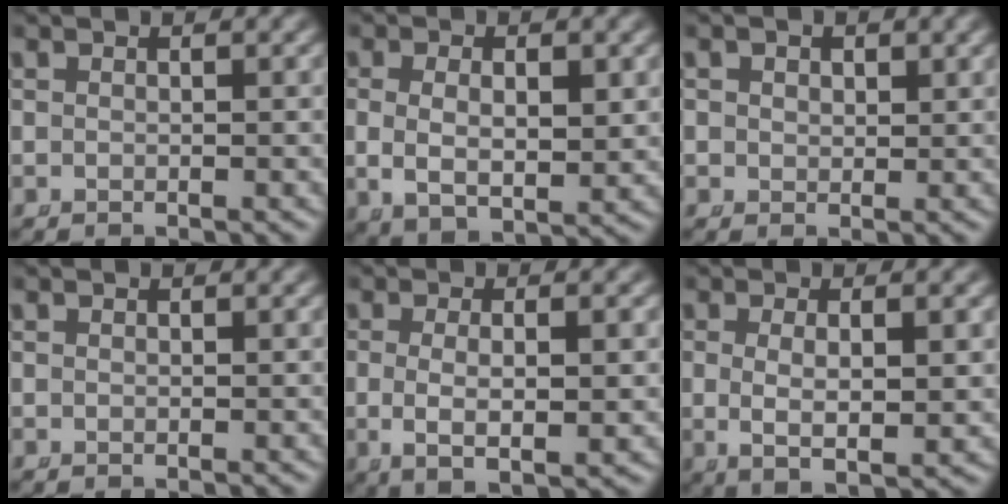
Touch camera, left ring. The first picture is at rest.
{"total": 5.0, "force": [0.1, 3.1, 4.0], "torque": [-0.081, -0.020, 0.016]}
{"total": 2.1, "force": [0.9, 1.8, 0.7], "torque": [-0.015, -0.008, 0.021]}
{"total": 0.0}
{"total": 4.6, "force": [-0.4, 1.6, 4.3], "torque": [-0.082, -0.014, 0.007]}
{"total": 4.5, "force": [0.1, 1.8, 4.1], "torque": [-0.078, -0.016, 0.016]}